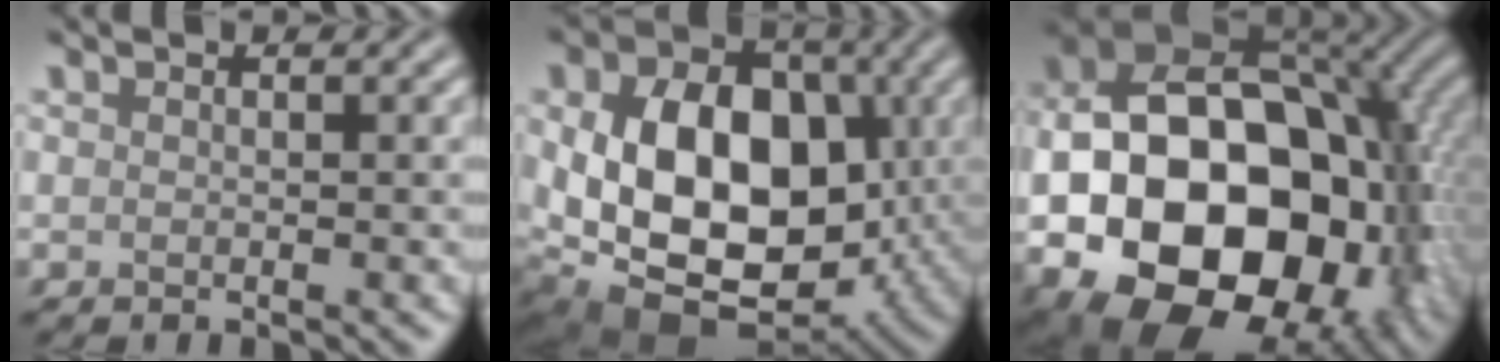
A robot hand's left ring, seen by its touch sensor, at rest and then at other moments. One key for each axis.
{"total": 14.8, "fx": -0.9, "fy": 10.3, "fz": 10.5, "tx": -0.181, "ty": -0.020, "tz": -0.015}
{"total": 22.2, "fx": -3.4, "fy": 16.2, "fz": 14.8, "tx": -0.250, "ty": -0.035, "tz": -0.055}